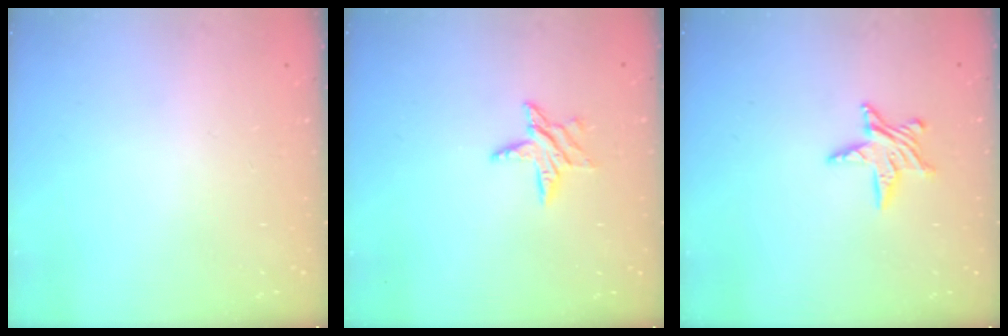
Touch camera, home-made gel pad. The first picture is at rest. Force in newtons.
{"total": 6.8, "press": 6.8, "slide": 0.2}
{"total": 6.7, "press": 6.7, "slide": 0.3}